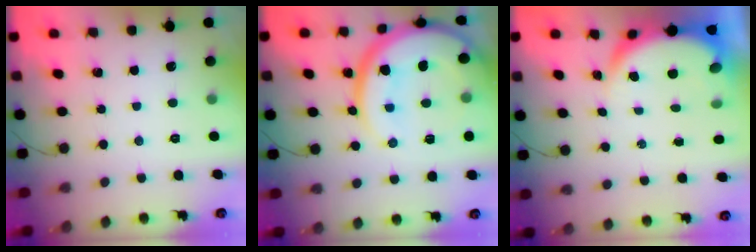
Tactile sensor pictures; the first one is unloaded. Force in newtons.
{"total": 20.8, "press": 20.7, "slide": 2.0}
{"total": 5.7, "press": 5.6, "slide": 0.9}